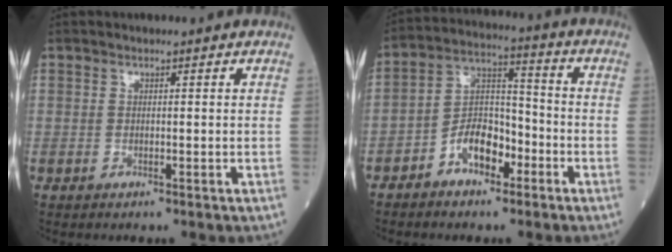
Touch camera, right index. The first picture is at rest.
{"total": 8.0, "force": [-4.3, 4.3, 5.2], "torque": [-0.099, 0.026, -0.080]}